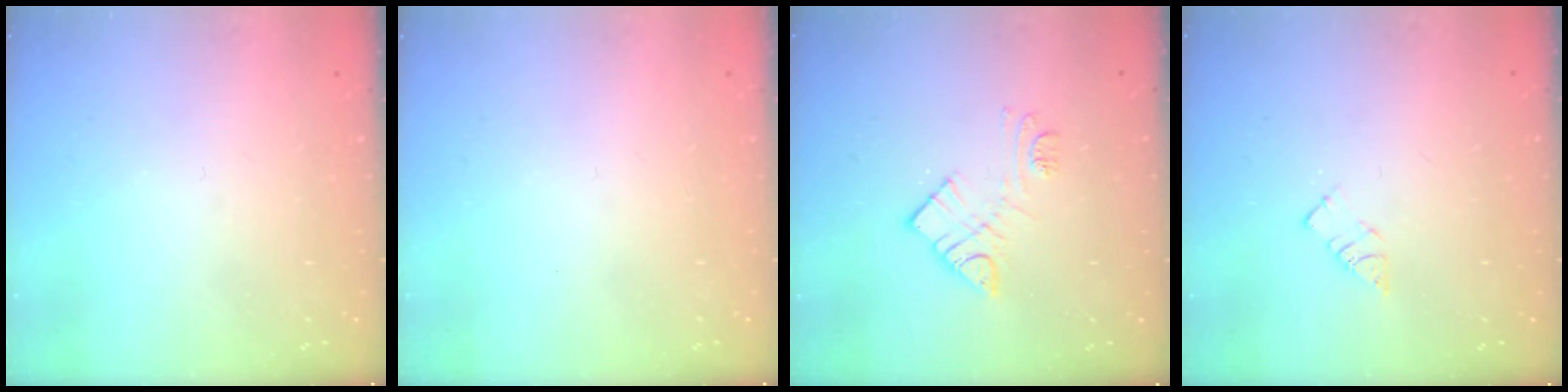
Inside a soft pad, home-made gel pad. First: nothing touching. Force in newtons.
{"total": 1.5, "press": 1.5, "slide": 0.1}
{"total": 9.8, "press": 9.8, "slide": 0.7}
{"total": 4.0, "press": 4.0, "slide": 0.0}